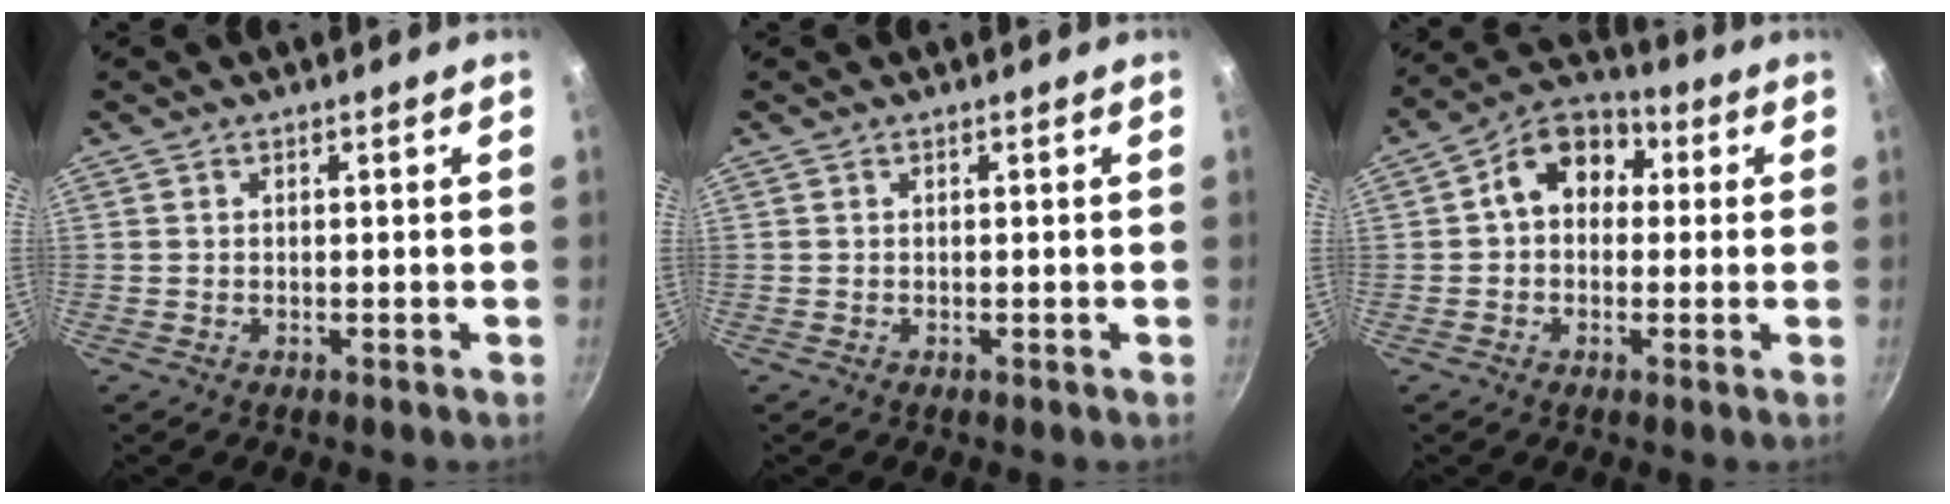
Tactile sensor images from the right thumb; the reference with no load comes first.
{"total": 0.0}
{"total": 10.6, "force": [1.6, 8.1, 6.6], "torque": [-0.064, 0.028, 0.003]}